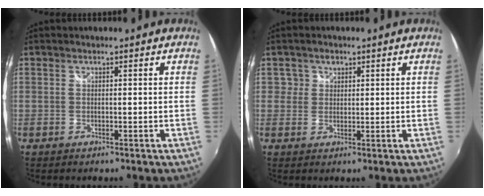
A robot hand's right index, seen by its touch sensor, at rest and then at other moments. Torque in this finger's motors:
{"motor_torque": [0.00, 0.01, 0.06, 0.00]}